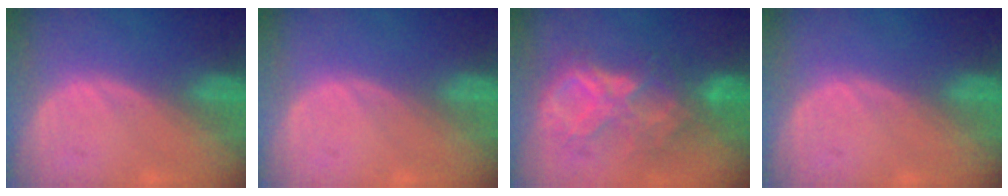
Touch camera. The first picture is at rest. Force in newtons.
{"total": 0.0}
{"total": 8.6, "press": 7.6, "slide": 4.1}
{"total": 0.0}